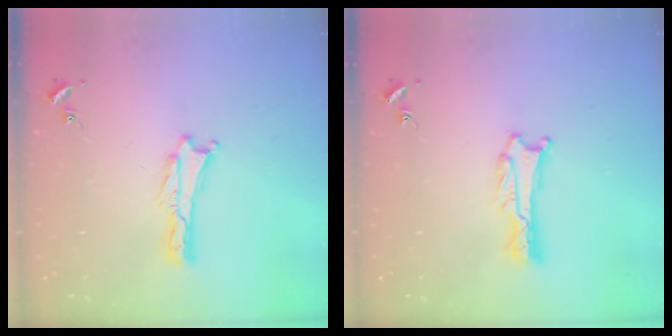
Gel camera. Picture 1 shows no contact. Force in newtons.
{"total": 1.1, "press": 1.1, "slide": 0.0}